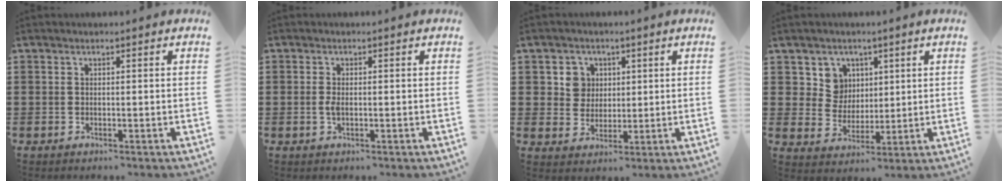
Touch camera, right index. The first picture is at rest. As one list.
[{"total": 1.5, "force": [-0.2, 0.6, 1.4], "torque": [-0.034, -0.003, -0.007]}, {"total": 4.5, "force": [1.5, 4.1, 1.0], "torque": [-0.040, 0.013, 0.027]}, {"total": 6.1, "force": [2.6, 5.4, 1.2], "torque": [-0.046, 0.013, 0.050]}]